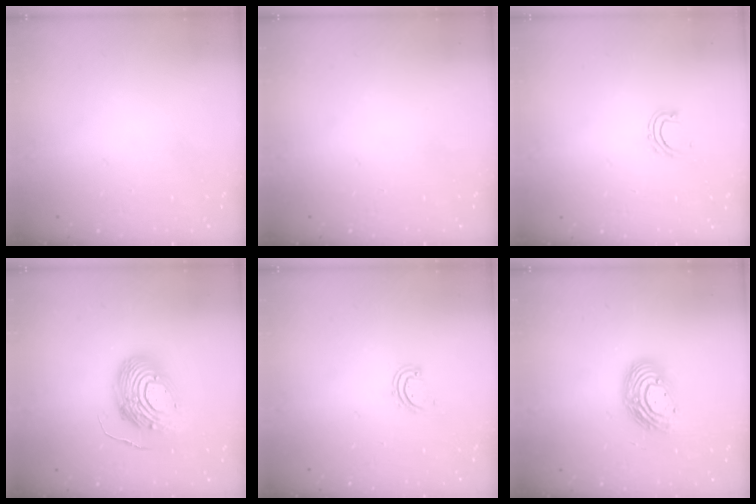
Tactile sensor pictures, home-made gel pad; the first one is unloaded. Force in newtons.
{"total": 0.0}
{"total": 5.3, "press": 5.2, "slide": 1.1}
{"total": 14.1, "press": 13.9, "slide": 2.6}
{"total": 2.9, "press": 2.9, "slide": 0.3}
{"total": 12.8, "press": 12.8, "slide": 1.1}